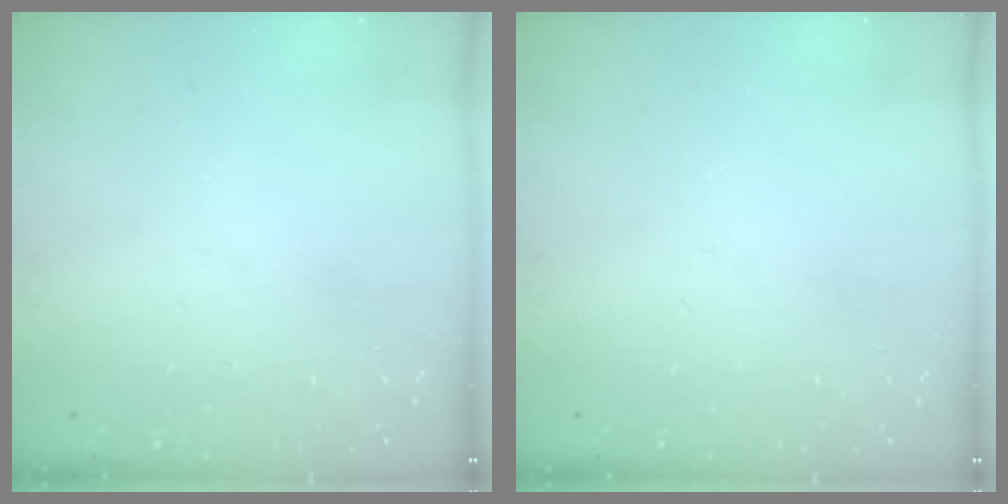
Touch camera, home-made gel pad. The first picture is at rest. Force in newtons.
{"total": 0.0}